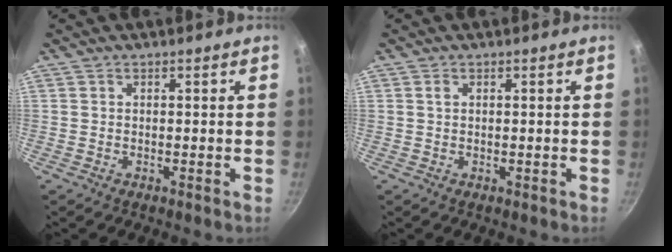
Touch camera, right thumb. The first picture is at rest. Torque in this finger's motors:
{"motor_torque": [-0.08, 0.22, 0.32, 0.03, -0.02]}